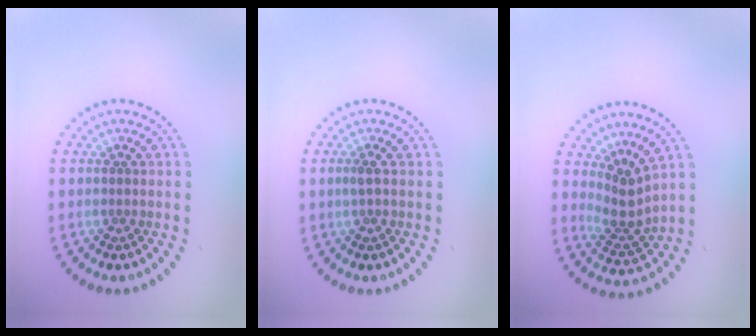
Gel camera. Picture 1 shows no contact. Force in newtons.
{"total": 0.9, "press": 0.7, "slide": 0.5}
{"total": 2.9, "press": 2.0, "slide": 2.1}